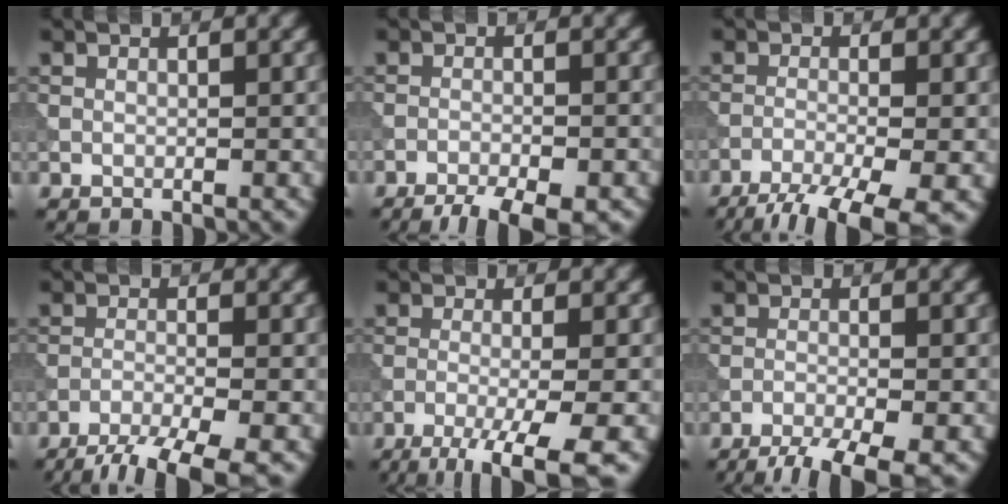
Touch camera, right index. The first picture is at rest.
{"total": 7.1, "force": [-6.0, 1.6, 3.6], "torque": [-0.053, -0.016, -0.082]}
{"total": 8.0, "force": [-5.8, 1.8, 5.3], "torque": [-0.090, -0.029, -0.098]}
{"total": 7.3, "force": [-5.8, 1.3, 4.4], "torque": [-0.071, -0.025, -0.097]}
{"total": 7.6, "force": [-4.4, 1.7, 6.0], "torque": [-0.086, -0.010, -0.073]}
{"total": 6.5, "force": [-4.8, 1.2, 4.1], "torque": [-0.066, -0.027, -0.081]}